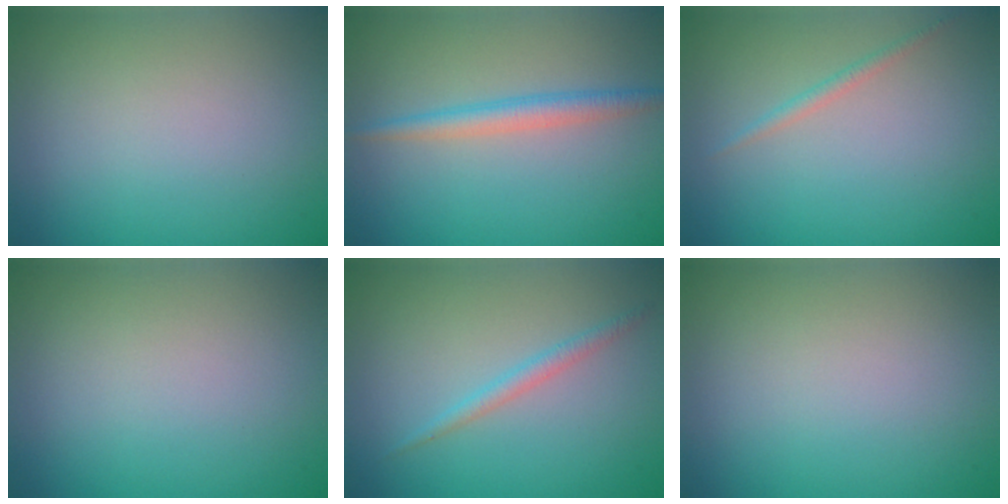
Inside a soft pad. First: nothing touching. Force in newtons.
{"total": 2.3, "press": 2.3, "slide": 0.1}
{"total": 1.0, "press": 1.0, "slide": 0.1}
{"total": 0.0}
{"total": 1.4, "press": 1.4, "slide": 0.1}
{"total": 0.0}